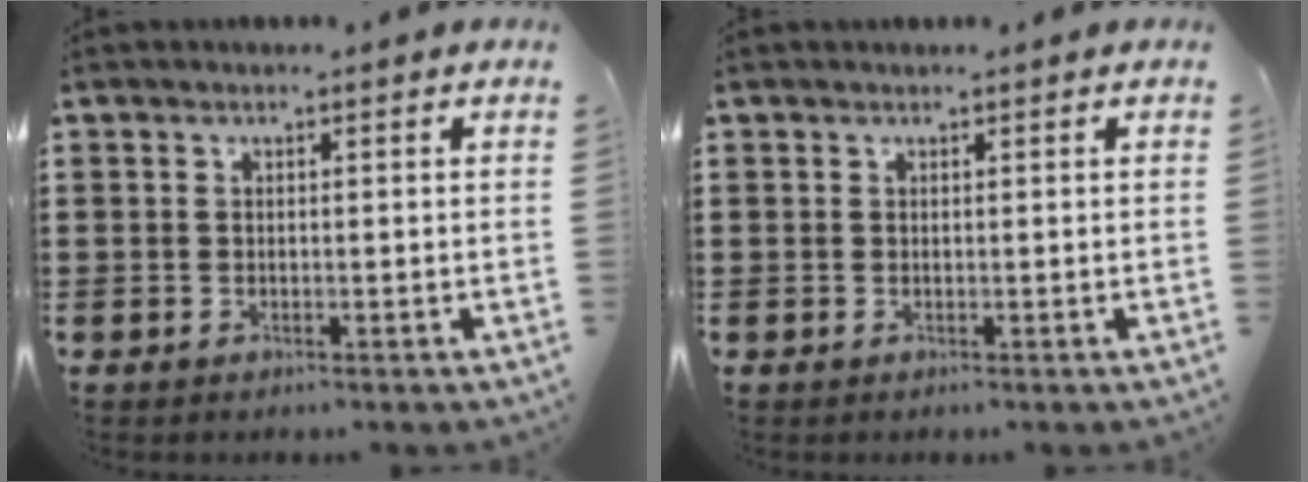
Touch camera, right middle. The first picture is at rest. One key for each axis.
{"total": 0.0}